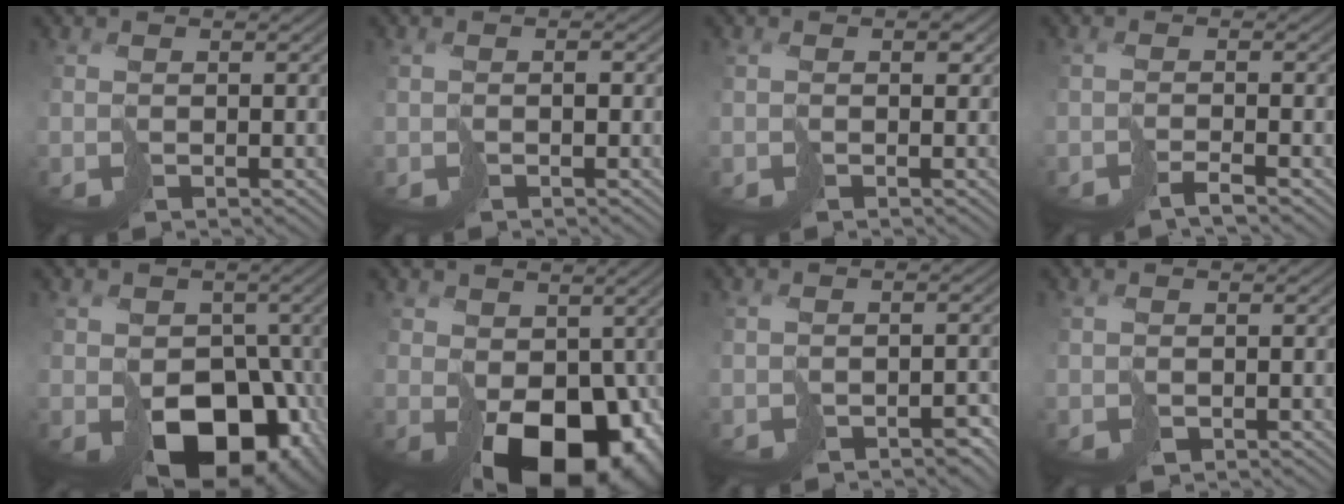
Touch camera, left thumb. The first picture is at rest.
{"total": 0.9, "force": [-0.1, 0.5, 0.8], "torque": [-0.010, 0.002, -0.002]}
{"total": 1.4, "force": [0.4, 0.9, 0.9], "torque": [-0.015, 0.000, 0.005]}
{"total": 1.9, "force": [-1.5, -0.1, 1.2], "torque": [-0.021, 0.002, -0.036]}
{"total": 14.1, "force": [-4.4, 9.8, 9.1], "torque": [-0.130, -0.032, -0.067]}
{"total": 16.5, "force": [-2.9, 11.1, 11.8], "torque": [-0.187, -0.056, -0.015]}
{"total": 2.5, "force": [-1.7, 1.3, 1.3], "torque": [-0.016, -0.006, -0.025]}
{"total": 0.7, "force": [-0.1, 0.6, 0.4], "torque": [-0.010, -0.002, 0.000]}